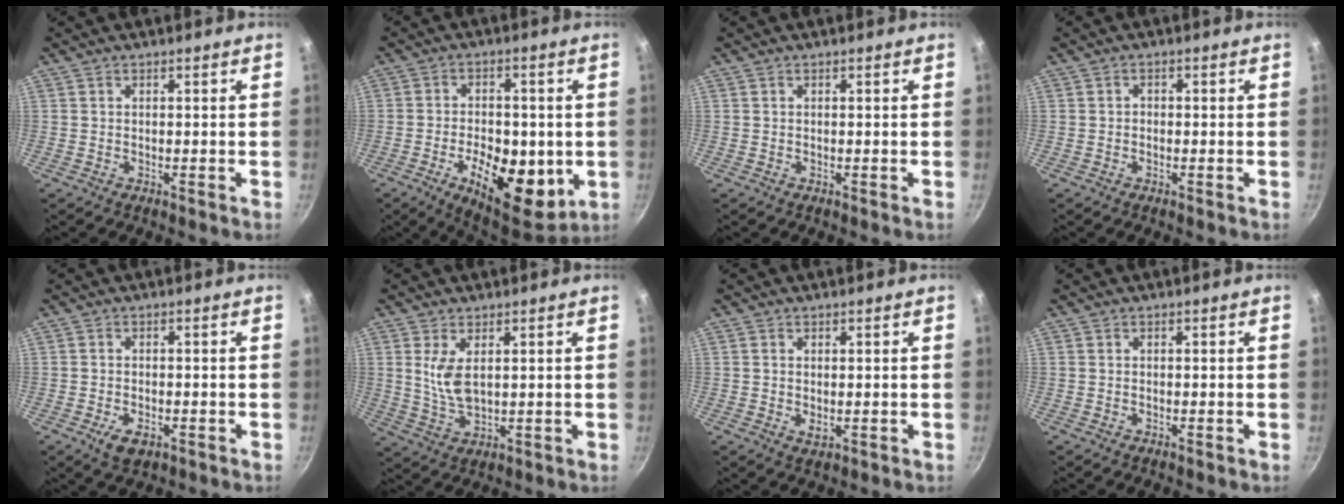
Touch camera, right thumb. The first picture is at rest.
{"total": 16.9, "force": [-3.9, 9.1, 13.7], "torque": [-0.173, -0.007, -0.048]}
{"total": 0.0}
{"total": 0.9, "force": [-0.3, 0.7, 0.4], "torque": [-0.007, 0.003, -0.007]}
{"total": 4.2, "force": [-1.7, 2.3, 3.0], "torque": [-0.049, 0.004, -0.025]}
{"total": 6.1, "force": [1.7, 2.9, 5.1], "torque": [-0.098, -0.019, 0.040]}
{"total": 2.0, "force": [0.0, 1.2, 1.6], "torque": [-0.027, -0.005, 0.001]}
{"total": 0.0}